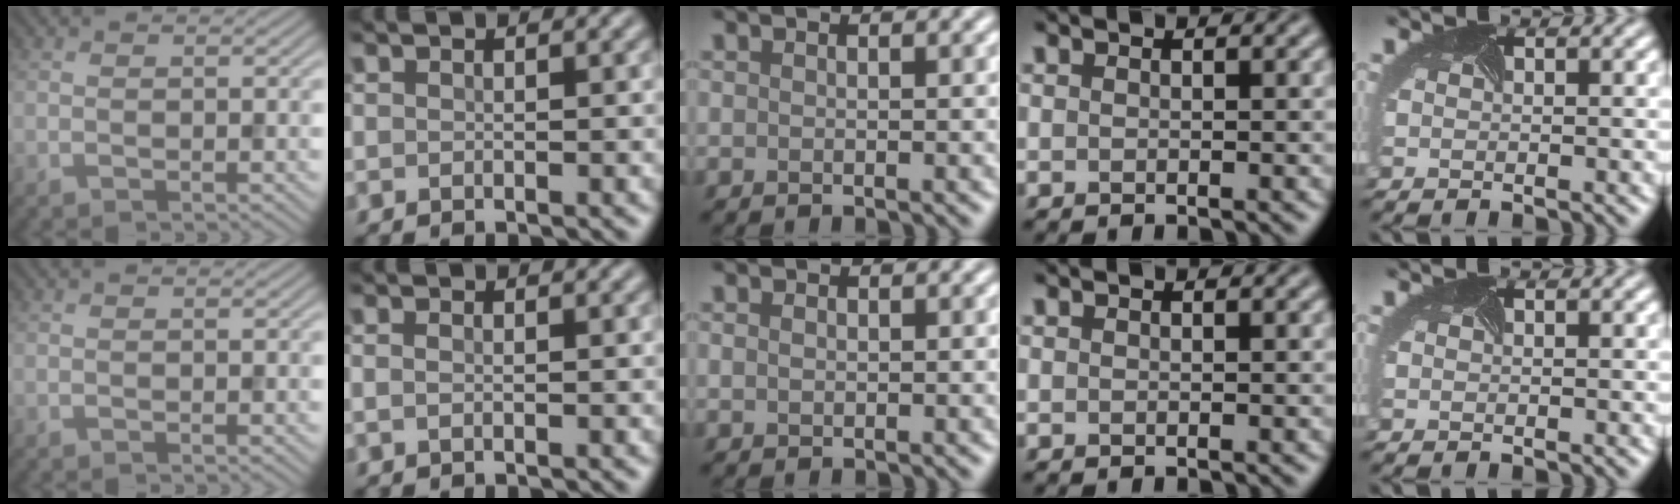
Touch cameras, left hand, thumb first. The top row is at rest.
{"index": {"total": 0.9, "force": [0.1, 0.5, 0.7], "torque": [-0.015, -0.004, -0.003]}, "middle": {"total": 0.6, "force": [0.2, 0.5, 0.4], "torque": [-0.008, 0.001, 0.003]}}